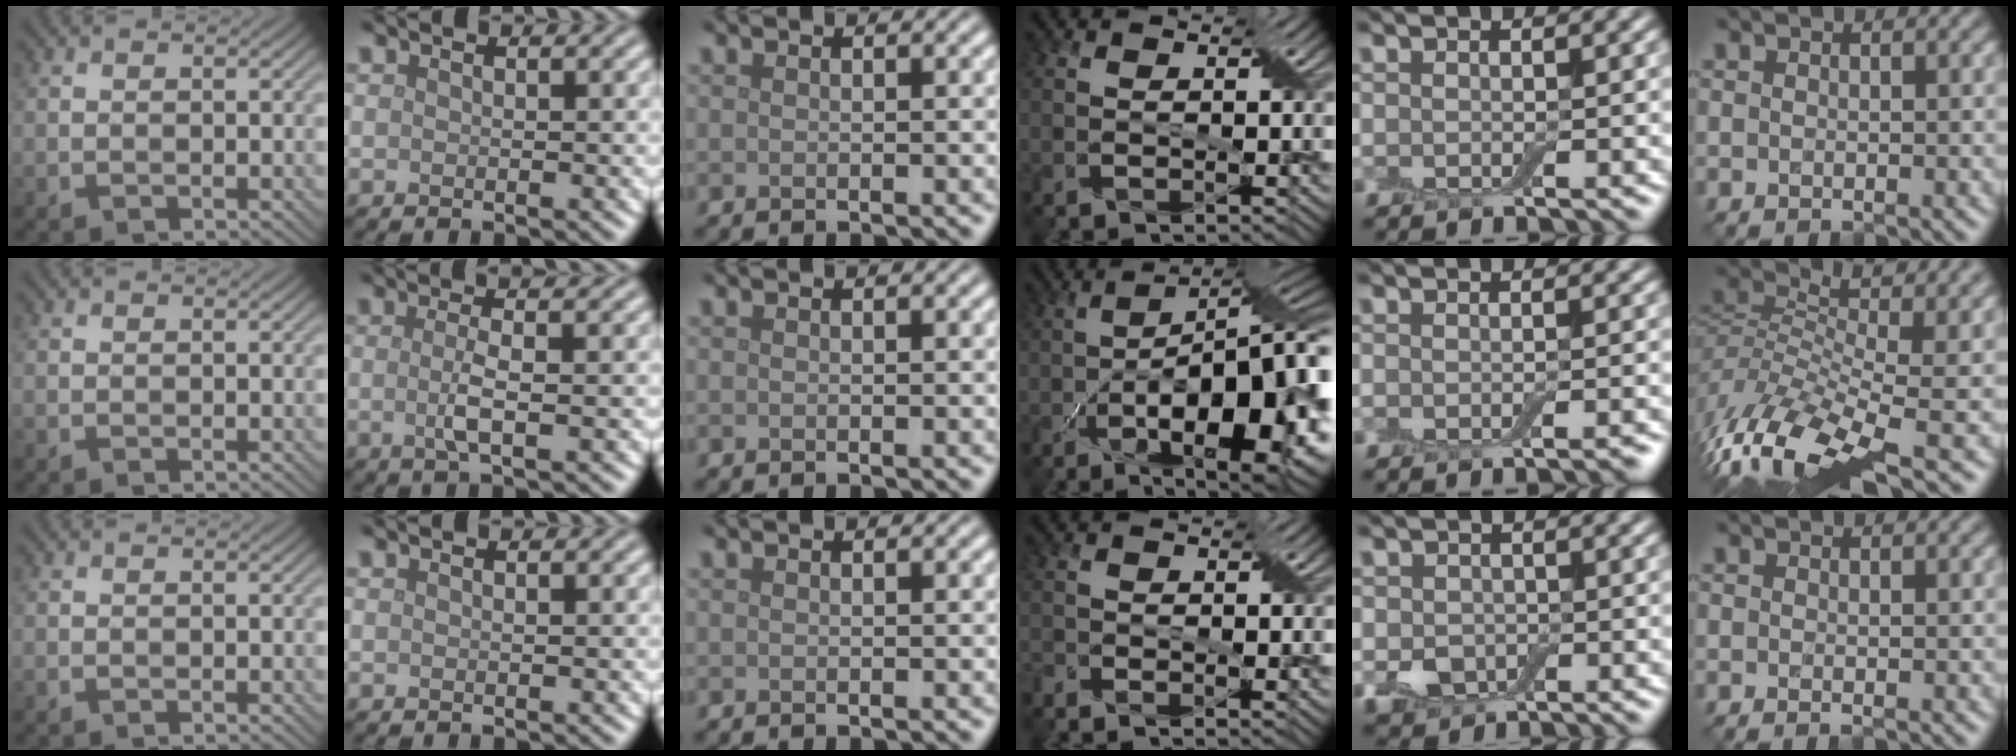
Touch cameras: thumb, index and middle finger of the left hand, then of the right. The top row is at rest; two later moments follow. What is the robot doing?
{"motion": "insert", "object": "drawer"}